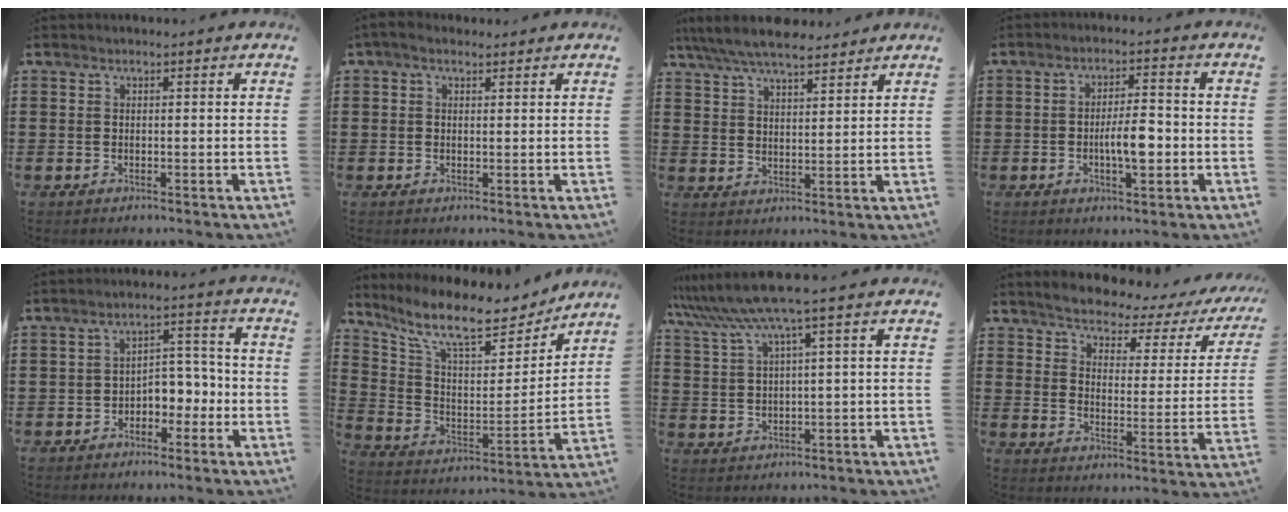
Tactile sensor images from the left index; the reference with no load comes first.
{"total": 1.4, "force": [0.6, 0.8, 0.9], "torque": [-0.019, 0.005, 0.012]}
{"total": 7.2, "force": [6.3, 1.6, 2.9], "torque": [-0.077, -0.013, 0.117]}
{"total": 5.9, "force": [-1.1, 2.0, 5.4], "torque": [-0.093, 0.003, -0.025]}
{"total": 4.6, "force": [-2.4, 2.9, 2.6], "torque": [-0.052, 0.013, -0.050]}
{"total": 11.1, "force": [8.8, 2.9, 6.2], "torque": [-0.150, -0.048, 0.149]}
{"total": 6.6, "force": [4.0, -0.5, 5.2], "torque": [-0.129, -0.025, 0.064]}
{"total": 3.5, "force": [3.3, 0.5, 0.9], "torque": [-0.041, -0.029, 0.048]}